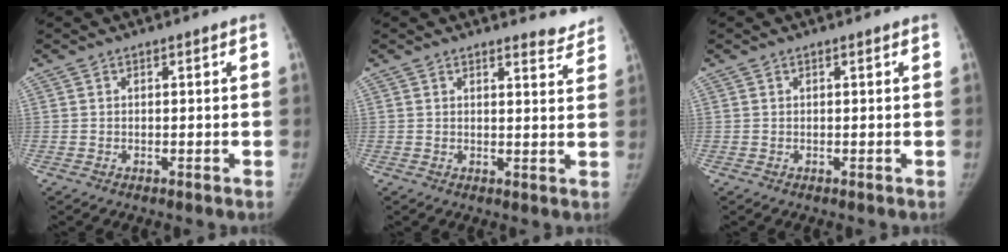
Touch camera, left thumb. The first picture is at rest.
{"total": 4.6, "force": [4.5, 1.0, 0.5], "torque": [0.014, -0.037, 0.040]}
{"total": 0.0}